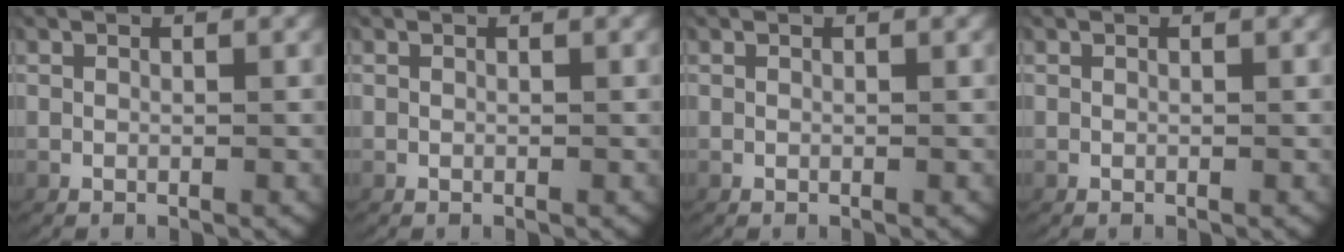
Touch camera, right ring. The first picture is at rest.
{"total": 0.0}
{"total": 0.0}
{"total": 0.0}